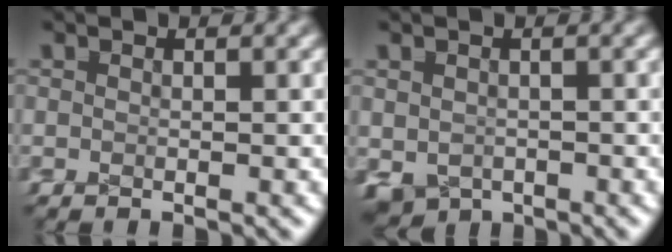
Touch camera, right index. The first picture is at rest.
{"total": 4.1, "force": [-1.6, 3.5, 1.5], "torque": [-0.045, -0.031, -0.016]}